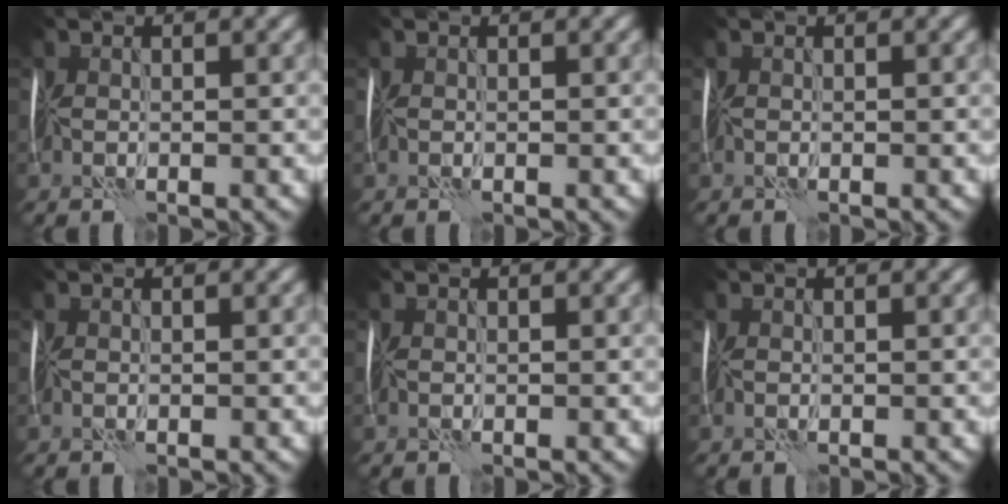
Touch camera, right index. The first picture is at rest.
{"total": 0.0}
{"total": 0.0}
{"total": 0.0}
{"total": 0.0}
{"total": 0.0}